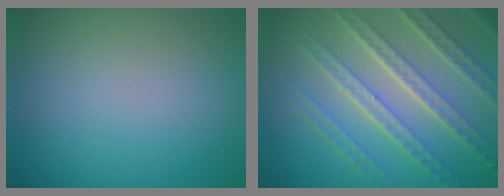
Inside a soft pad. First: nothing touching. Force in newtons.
{"total": 7.8, "press": 5.6, "slide": 5.4}